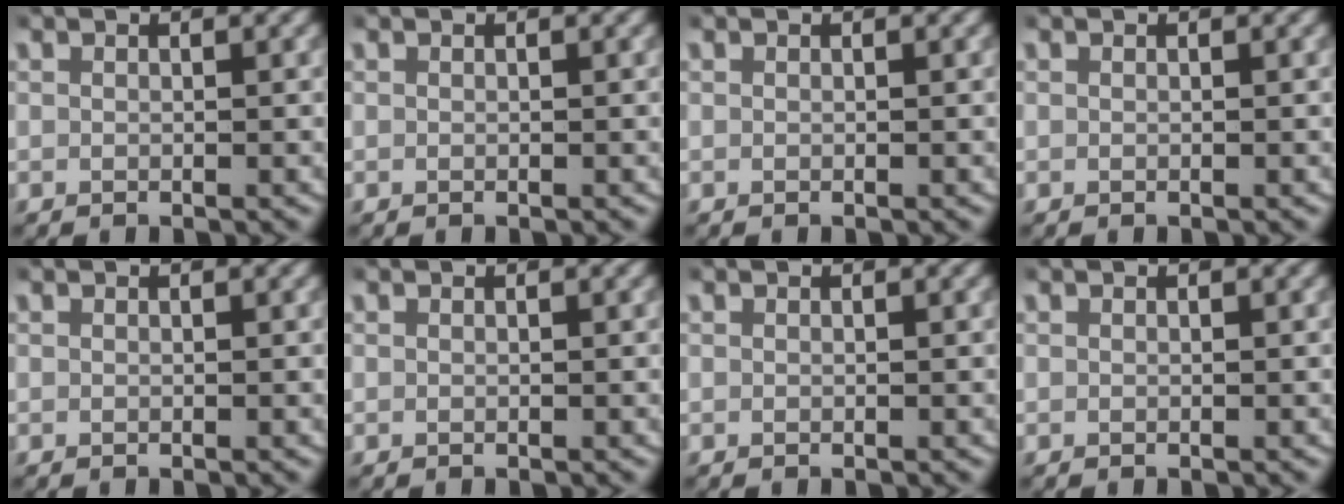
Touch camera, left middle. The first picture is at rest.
{"total": 0.0}
{"total": 0.0}
{"total": 0.0}
{"total": 0.0}
{"total": 0.0}
{"total": 0.0}
{"total": 0.0}